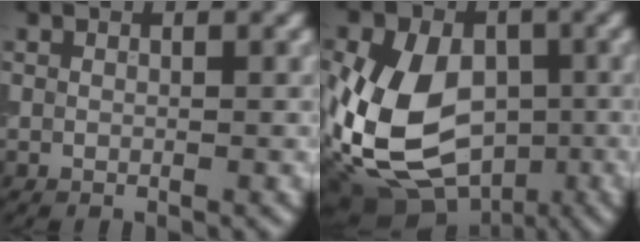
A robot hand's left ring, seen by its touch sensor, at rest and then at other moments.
{"total": 15.1, "force": [-2.4, 11.3, 9.7], "torque": [-0.185, -0.009, -0.045]}